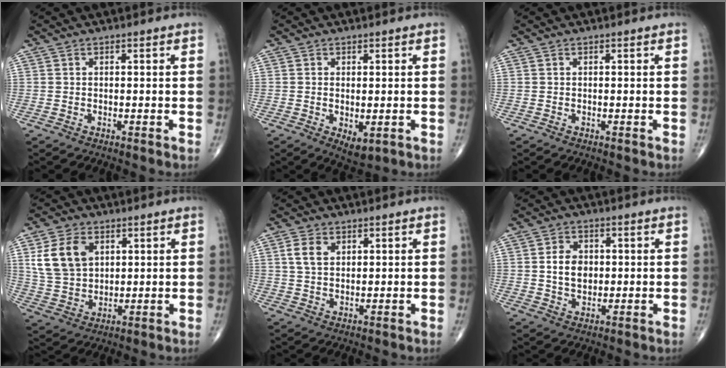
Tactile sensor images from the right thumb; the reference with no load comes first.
{"total": 4.0, "force": [-0.9, 2.0, 3.4], "torque": [-0.049, -0.011, -0.003]}
{"total": 0.0}
{"total": 10.9, "force": [3.7, 7.7, 6.9], "torque": [-0.118, -0.010, 0.079]}
{"total": 4.3, "force": [1.7, 2.8, 2.9], "torque": [-0.050, -0.001, 0.036]}
{"total": 5.7, "force": [0.5, 4.3, 3.7], "torque": [-0.048, -0.001, 0.009]}